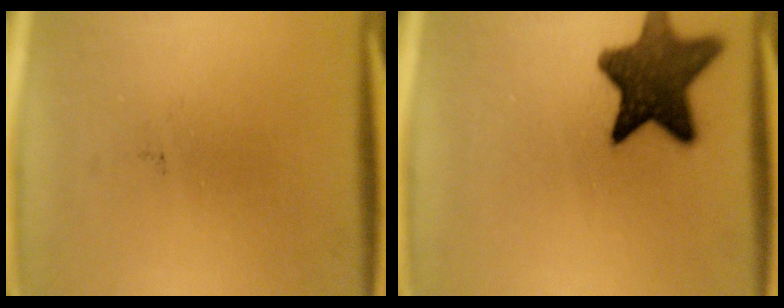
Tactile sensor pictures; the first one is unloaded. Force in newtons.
{"total": 12.3}